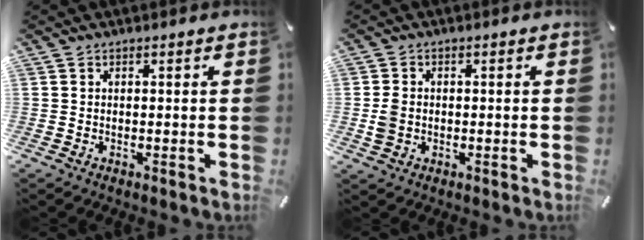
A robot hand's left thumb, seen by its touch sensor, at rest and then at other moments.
{"total": 3.8, "force": [-0.5, 3.2, 2.0], "torque": [-0.026, 0.005, -0.007]}